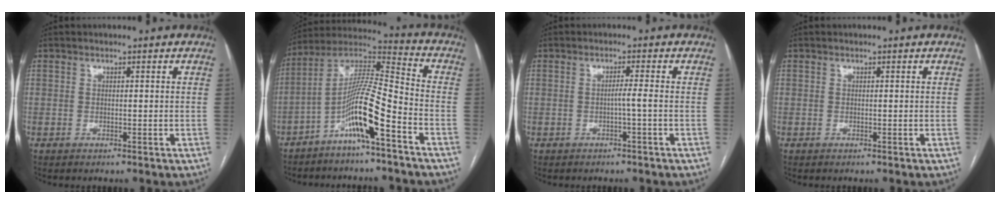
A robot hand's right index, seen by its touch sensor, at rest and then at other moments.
{"total": 12.0, "force": [-6.2, 0.3, 10.3], "torque": [-0.203, 0.013, -0.121]}
{"total": 1.6, "force": [-0.6, -0.5, 1.4], "torque": [-0.022, 0.002, -0.010]}
{"total": 0.0}